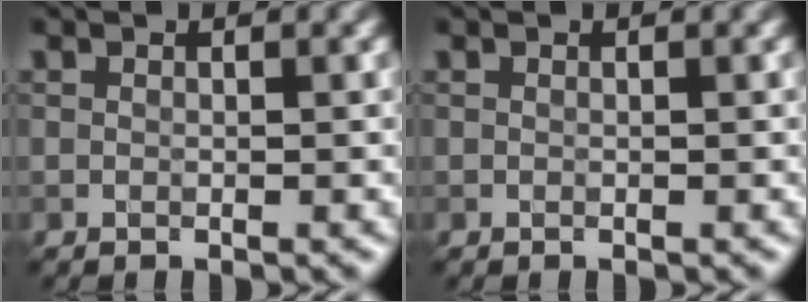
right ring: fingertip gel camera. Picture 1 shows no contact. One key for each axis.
{"total": 0.0}